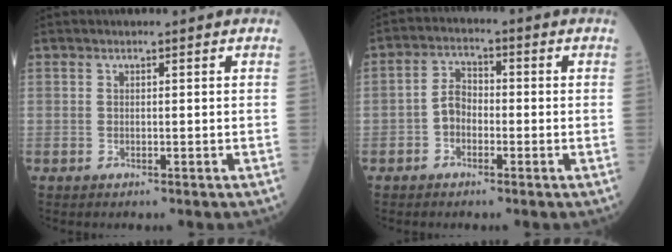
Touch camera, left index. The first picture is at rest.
{"total": 3.8, "force": [-1.2, 2.6, 2.6], "torque": [-0.051, 0.012, -0.031]}